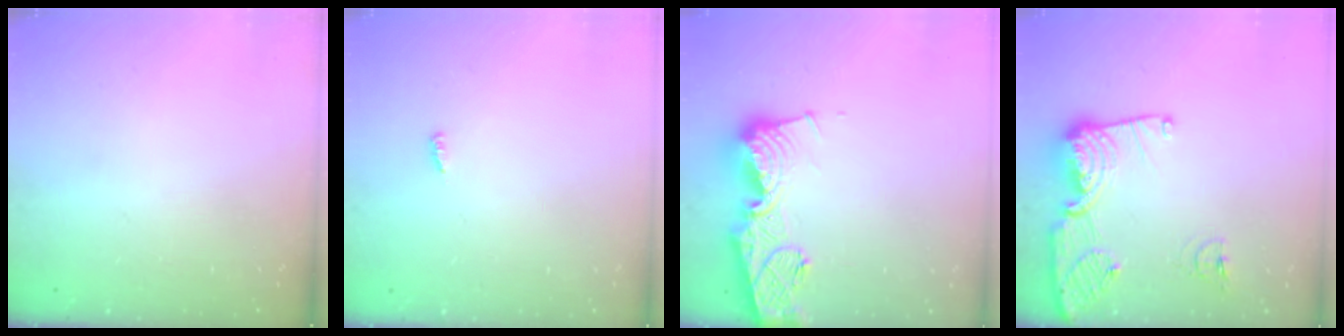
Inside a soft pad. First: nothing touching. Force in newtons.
{"total": 3.0, "press": 3.0, "slide": 0.0}
{"total": 16.1, "press": 16.0, "slide": 1.6}
{"total": 13.9, "press": 13.8, "slide": 1.5}